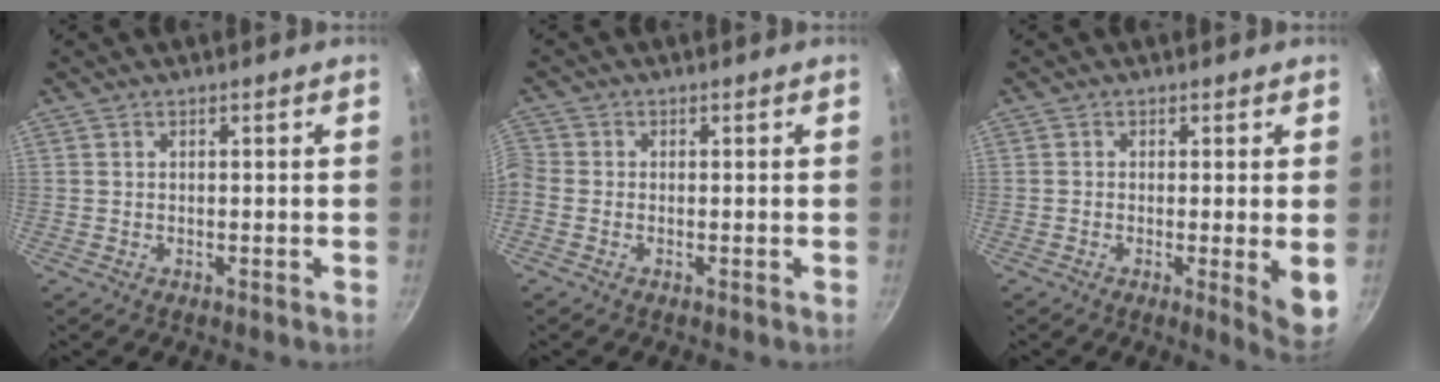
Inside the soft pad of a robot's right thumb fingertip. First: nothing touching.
{"total": 2.1, "force": [-1.0, 1.7, 0.8], "torque": [-0.022, 0.004, -0.031]}
{"total": 5.9, "force": [-0.6, 0.7, 5.8], "torque": [-0.079, -0.014, -0.008]}